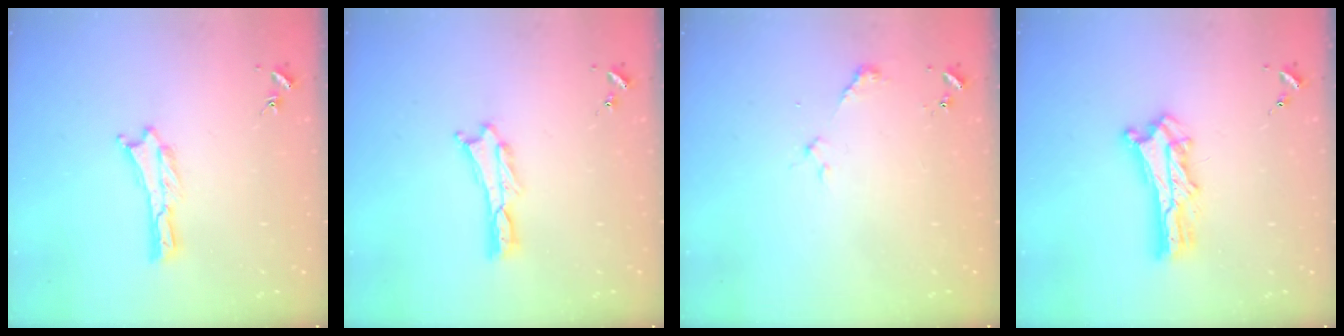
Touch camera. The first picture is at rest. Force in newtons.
{"total": 0.0}
{"total": 2.3, "press": 2.3, "slide": 0.1}
{"total": 7.2, "press": 7.1, "slide": 0.6}